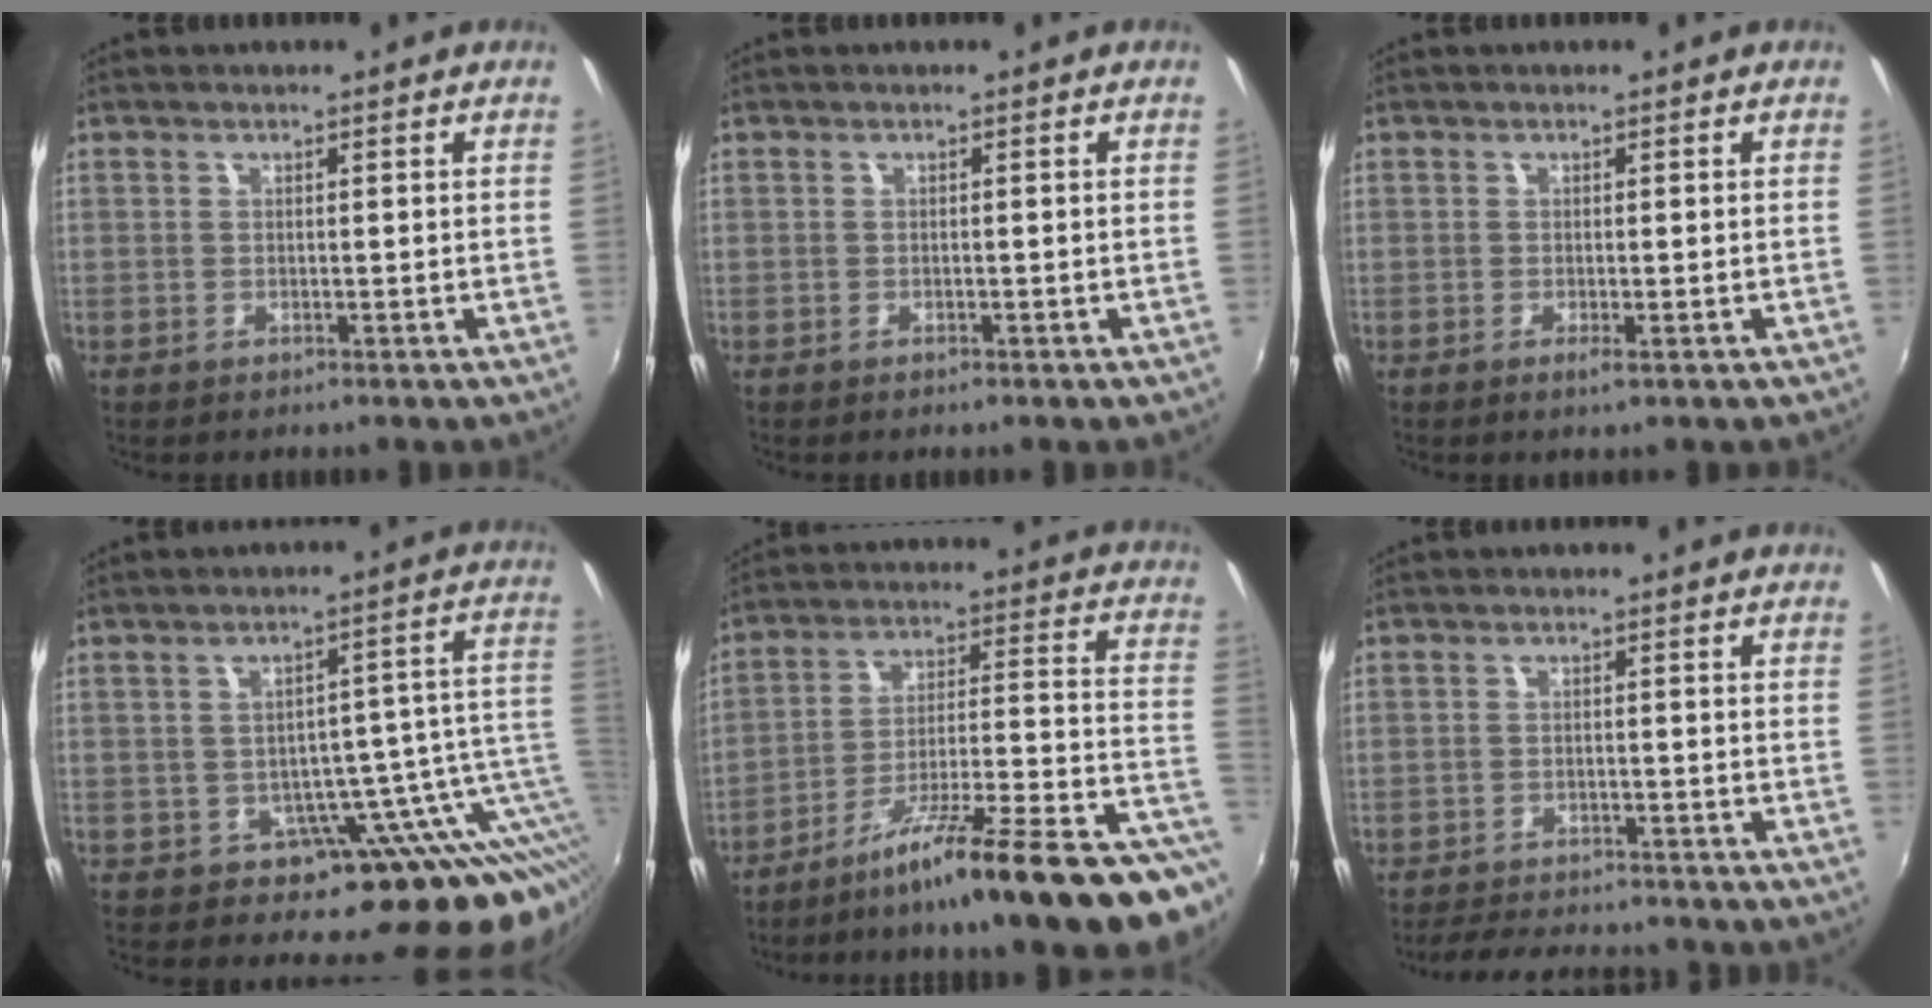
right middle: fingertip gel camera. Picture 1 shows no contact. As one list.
[{"total": 0.8, "force": [-0.6, 0.4, 0.4], "torque": [-0.008, -0.002, -0.009]}, {"total": 1.4, "force": [-0.6, 0.1, 1.2], "torque": [-0.023, -0.004, -0.008]}, {"total": 14.6, "force": [-4.5, 8.7, 10.9], "torque": [-0.132, -0.002, -0.048]}, {"total": 23.2, "force": [-14.4, 1.5, 18.2], "torque": [-0.226, -0.026, -0.215]}, {"total": 8.8, "force": [-8.1, 2.0, 2.8], "torque": [-0.076, -0.005, -0.122]}]